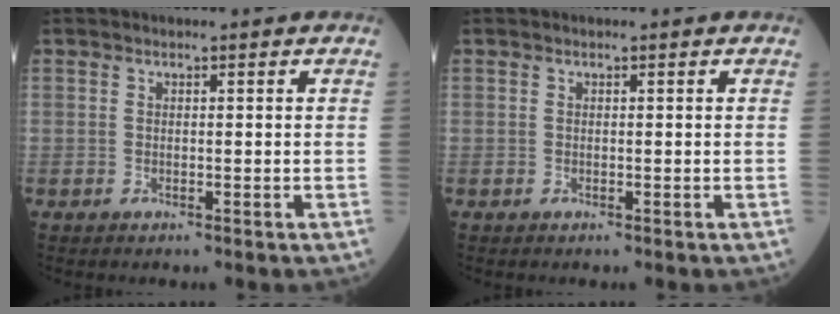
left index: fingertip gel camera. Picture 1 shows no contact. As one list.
[{"total": 0.0}]